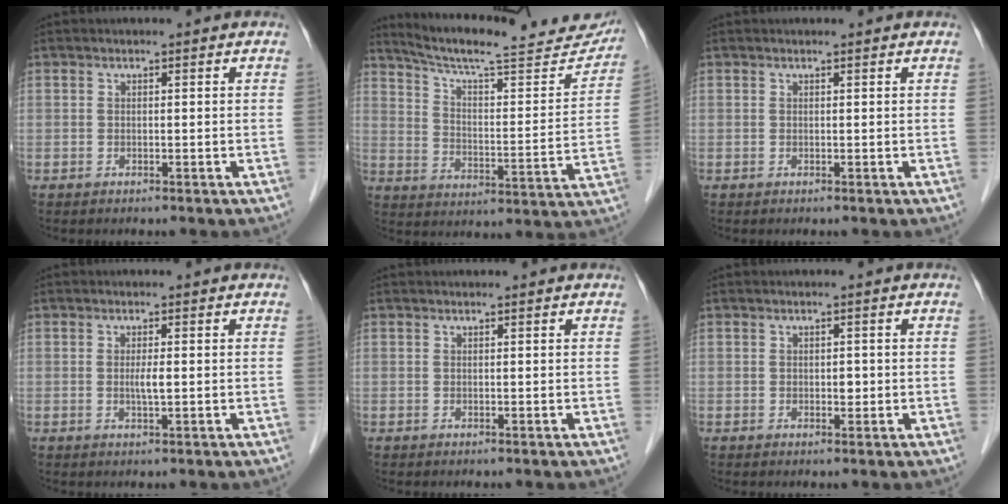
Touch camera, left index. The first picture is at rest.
{"total": 24.2, "force": [21.9, 4.0, 9.5], "torque": [-0.140, -0.033, 0.291]}
{"total": 1.1, "force": [1.1, 0.1, 0.1], "torque": [-0.007, 0.012, 0.014]}
{"total": 1.6, "force": [0.1, 0.1, 1.6], "torque": [-0.034, -0.002, 0.001]}
{"total": 1.4, "force": [1.4, 0.1, 0.2], "torque": [-0.008, 0.017, 0.018]}
{"total": 1.0, "force": [0.0, 0.7, 0.7], "torque": [-0.009, 0.000, 0.000]}